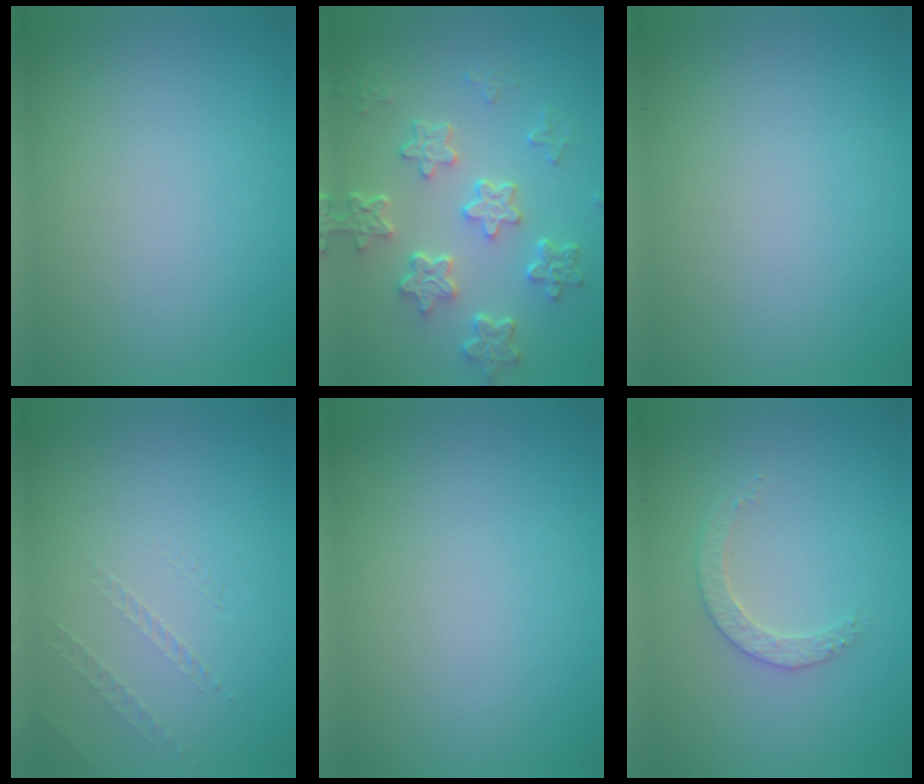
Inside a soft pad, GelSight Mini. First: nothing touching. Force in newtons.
{"total": 5.3, "press": 4.1, "slide": 3.4}
{"total": 0.0}
{"total": 0.9, "press": 0.1, "slide": 0.9}
{"total": 0.0}
{"total": 2.2, "press": 2.2, "slide": 0.6}